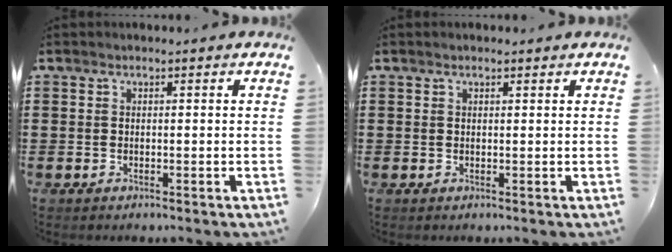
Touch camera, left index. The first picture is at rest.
{"total": 0.7, "force": [0.5, 0.1, 0.4], "torque": [-0.009, 0.001, 0.010]}